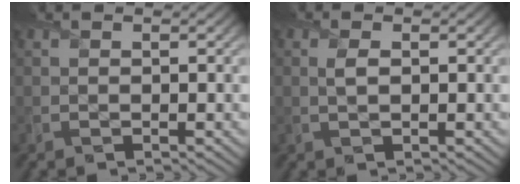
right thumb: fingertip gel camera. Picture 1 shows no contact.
{"total": 1.5, "force": [0.4, 0.6, 1.3], "torque": [-0.034, 0.003, 0.006]}